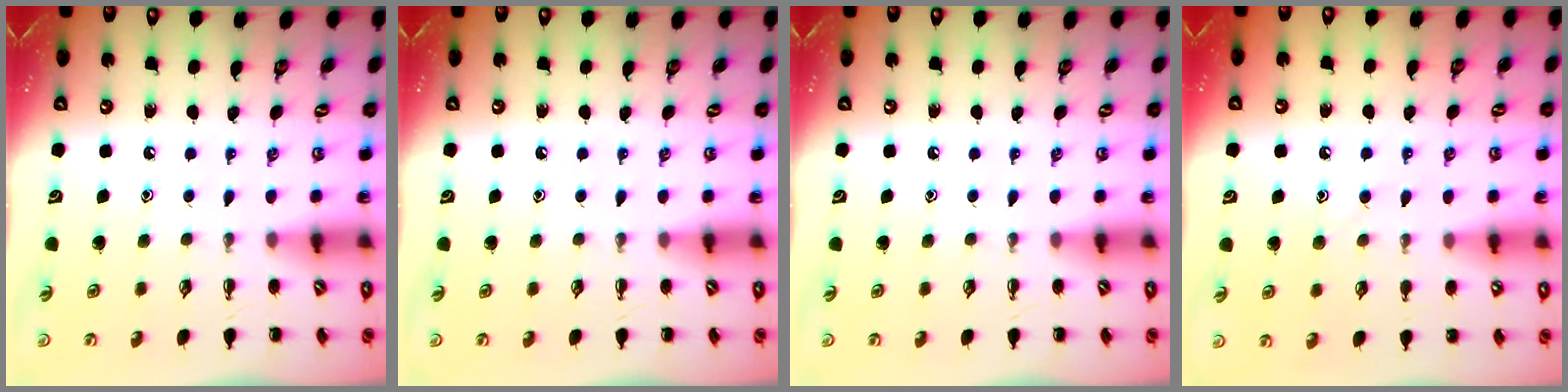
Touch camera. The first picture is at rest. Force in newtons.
{"total": 0.0}
{"total": 0.0}
{"total": 8.2, "press": 8.1, "slide": 1.2}